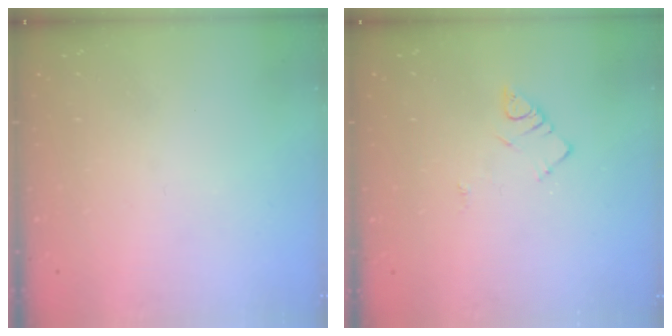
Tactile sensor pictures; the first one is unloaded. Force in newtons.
{"total": 4.3, "press": 4.2, "slide": 0.7}